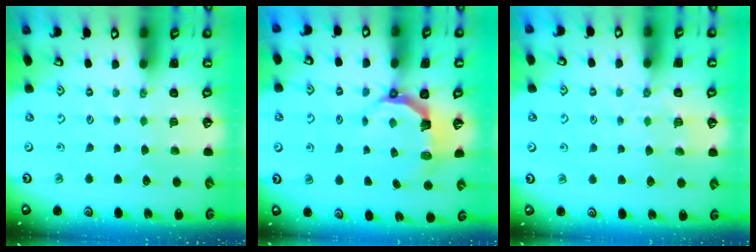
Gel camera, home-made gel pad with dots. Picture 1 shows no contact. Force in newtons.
{"total": 5.4, "press": 3.7, "slide": 3.9}
{"total": 3.0, "press": 2.9, "slide": 0.7}